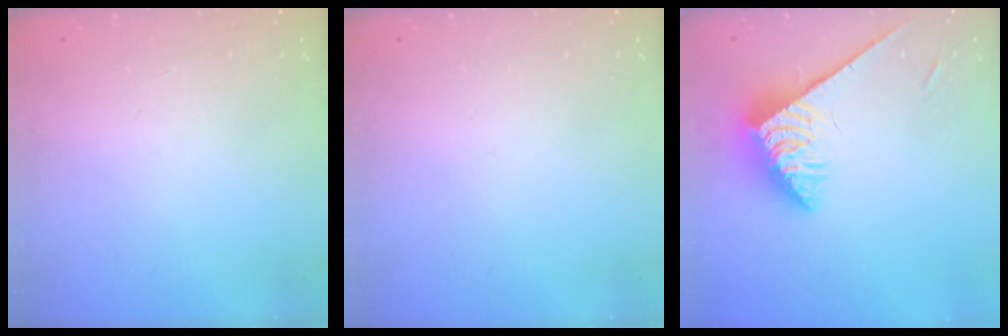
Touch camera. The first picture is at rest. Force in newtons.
{"total": 0.0}
{"total": 5.3, "press": 5.3, "slide": 0.0}